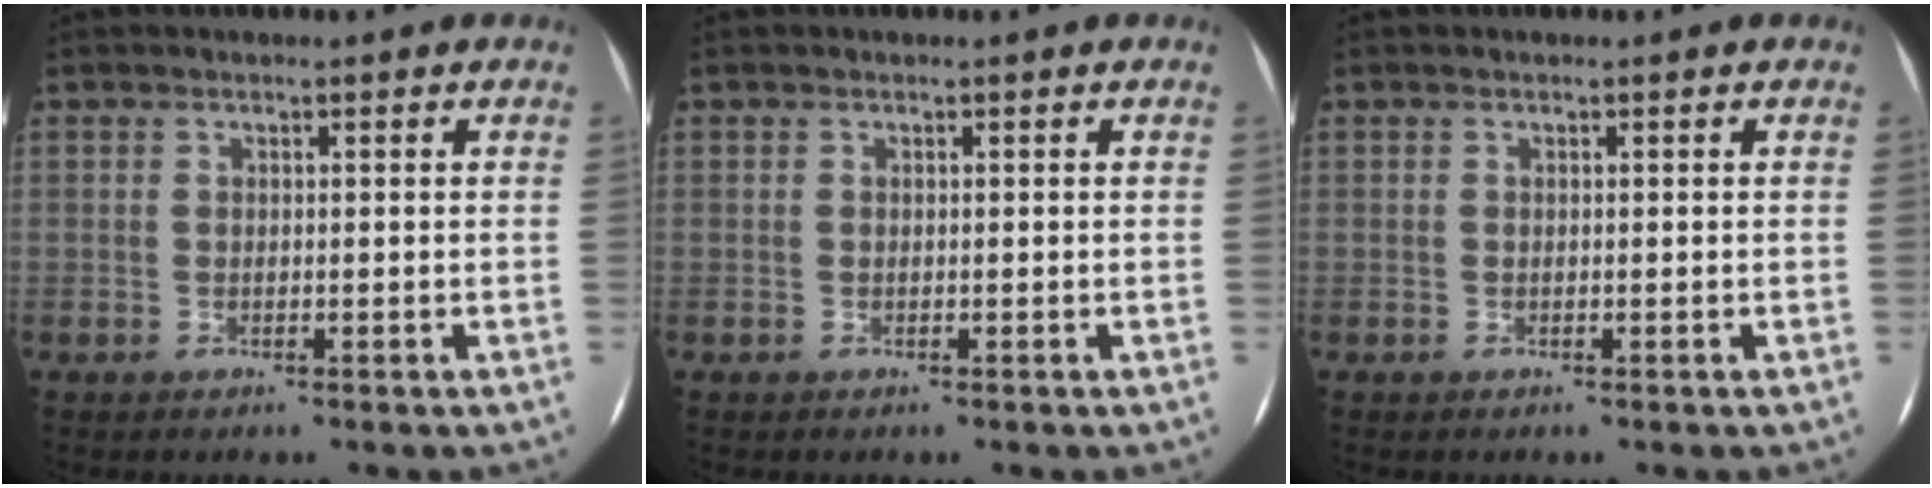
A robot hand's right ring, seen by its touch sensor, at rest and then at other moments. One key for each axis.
{"total": 0.0}
{"total": 0.0}